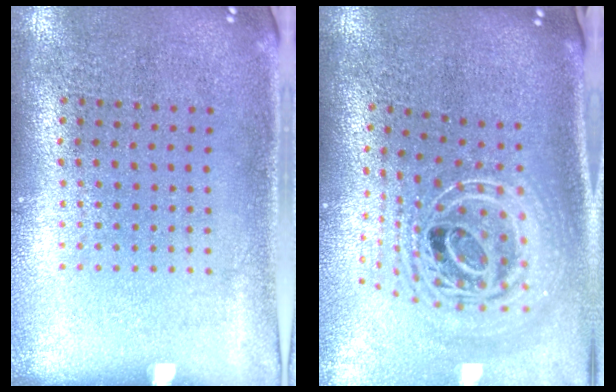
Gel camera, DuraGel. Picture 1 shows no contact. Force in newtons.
{"total": 2.8, "press": 2.0, "slide": 1.9}